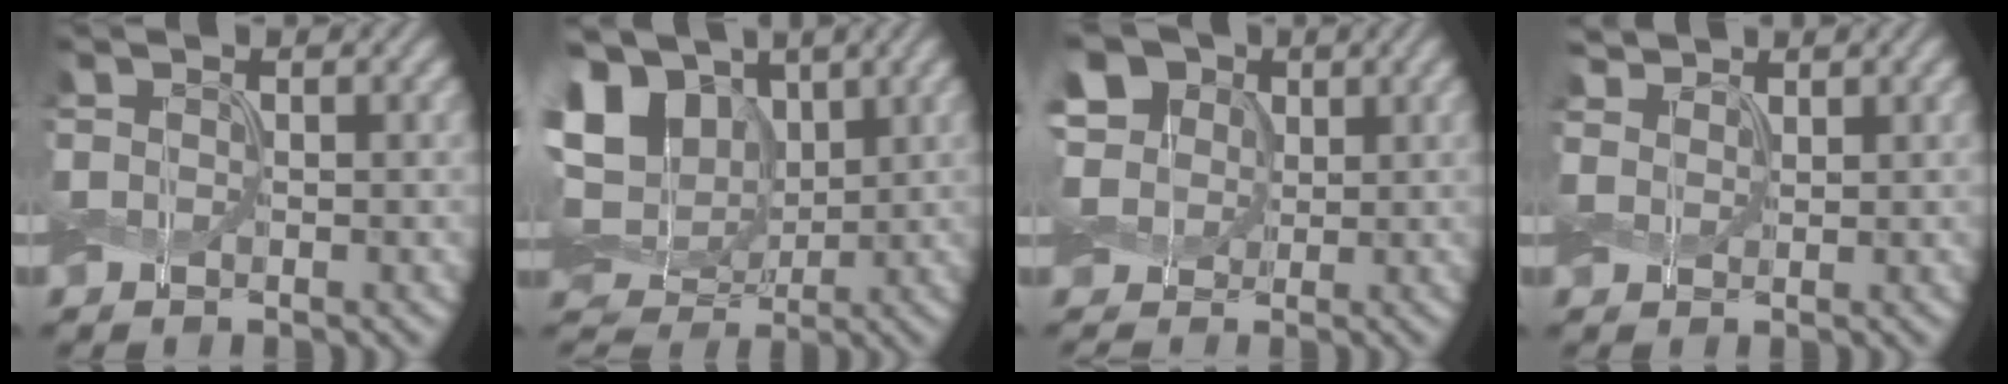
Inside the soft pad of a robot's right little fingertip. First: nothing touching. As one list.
[{"total": 13.4, "force": [4.4, 9.8, 8.0], "torque": [-0.189, 0.038, 0.053]}, {"total": 8.8, "force": [3.0, 6.9, 4.6], "torque": [-0.102, 0.029, 0.030]}, {"total": 2.8, "force": [2.3, 1.3, 0.9], "torque": [-0.032, -0.002, 0.049]}]